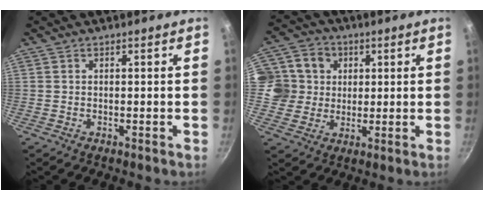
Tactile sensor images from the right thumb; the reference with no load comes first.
{"total": 10.3, "force": [2.2, 9.6, 3.1], "torque": [-0.020, 0.007, 0.029]}